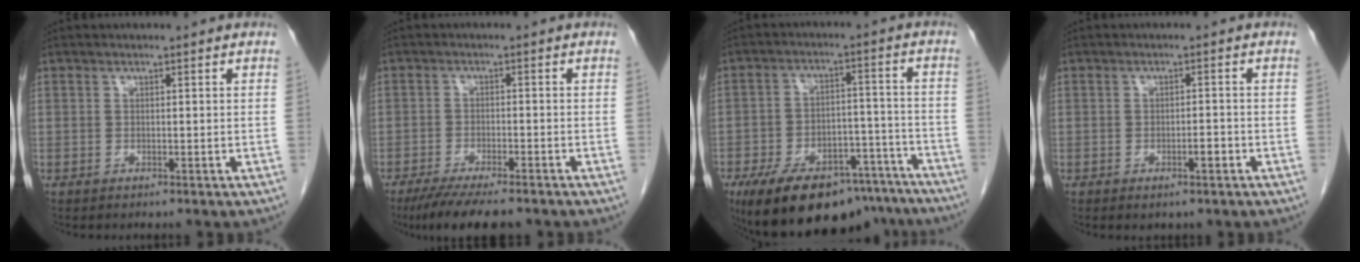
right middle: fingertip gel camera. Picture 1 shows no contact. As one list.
[{"total": 8.4, "force": [-6.6, 1.8, 4.8], "torque": [-0.077, -0.016, -0.106]}, {"total": 20.9, "force": [-16.0, 8.5, 10.4], "torque": [-0.151, 0.019, -0.232]}, {"total": 2.2, "force": [-1.1, 0.8, 1.8], "torque": [-0.029, 0.000, -0.011]}]